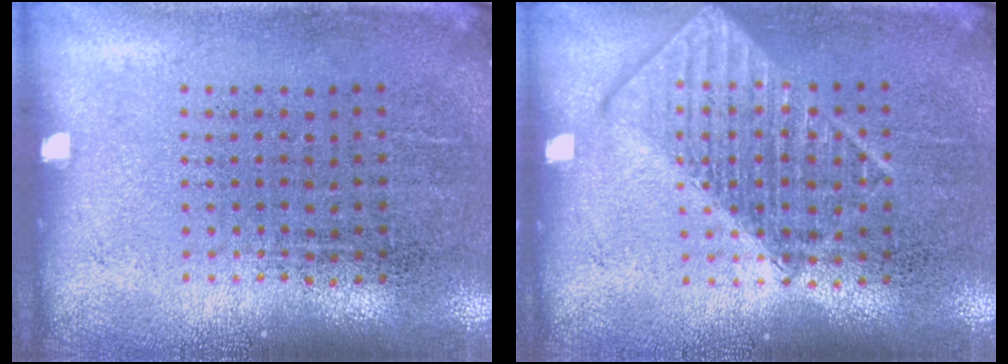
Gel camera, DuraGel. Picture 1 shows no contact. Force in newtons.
{"total": 2.5, "press": 2.5, "slide": 0.4}